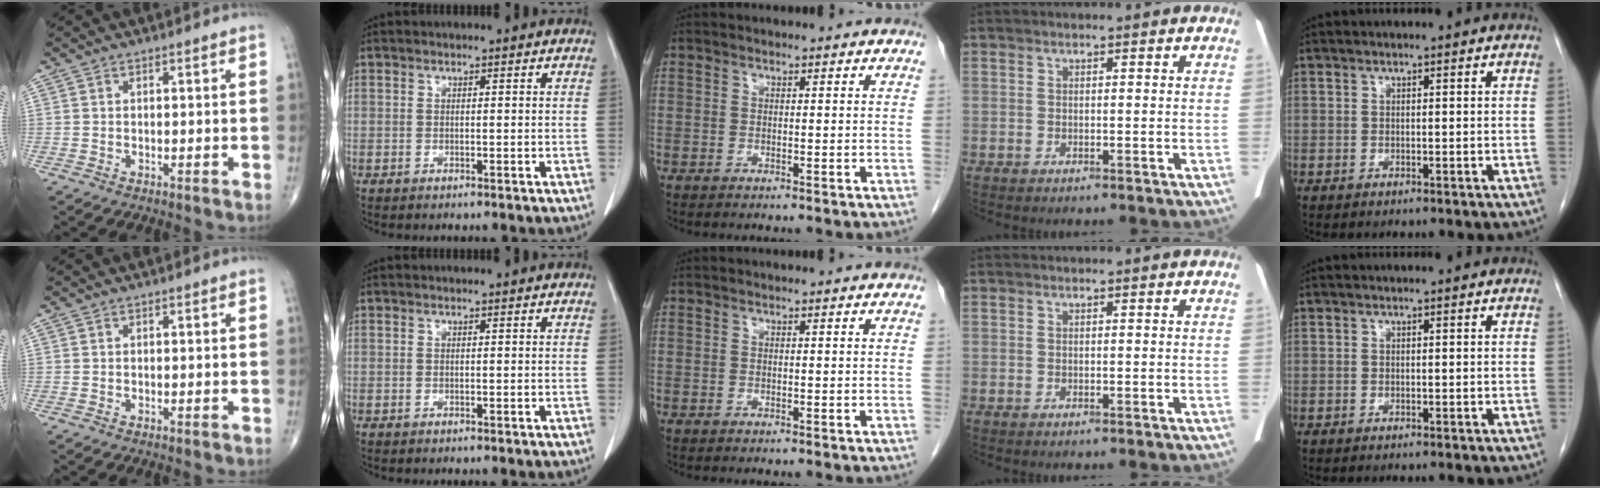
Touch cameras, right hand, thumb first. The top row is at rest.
{}